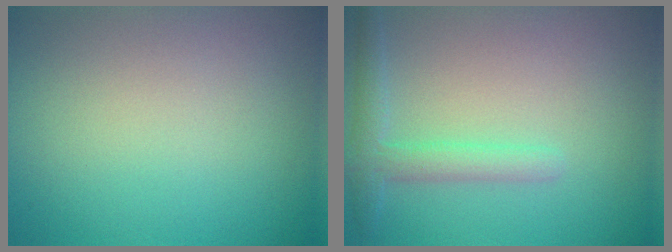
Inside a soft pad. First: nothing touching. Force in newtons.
{"total": 2.6, "press": 2.6, "slide": 0.2}